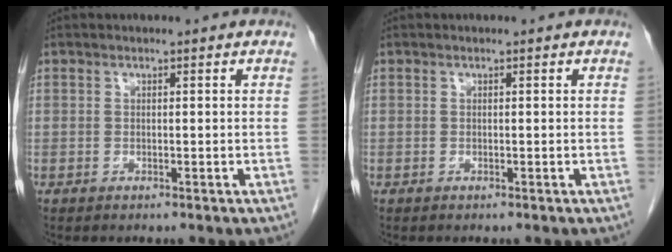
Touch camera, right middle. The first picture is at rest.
{"total": 0.0}